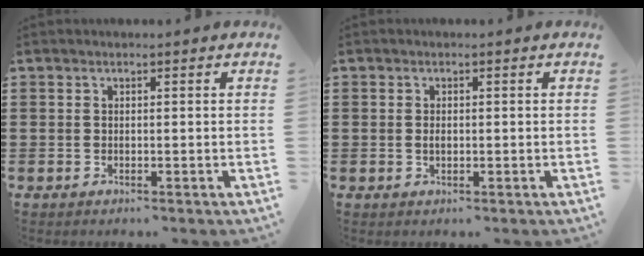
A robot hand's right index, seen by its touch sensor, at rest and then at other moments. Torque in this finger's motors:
{"motor_torque": [2.14, 0.00, 0.05, -0.07]}